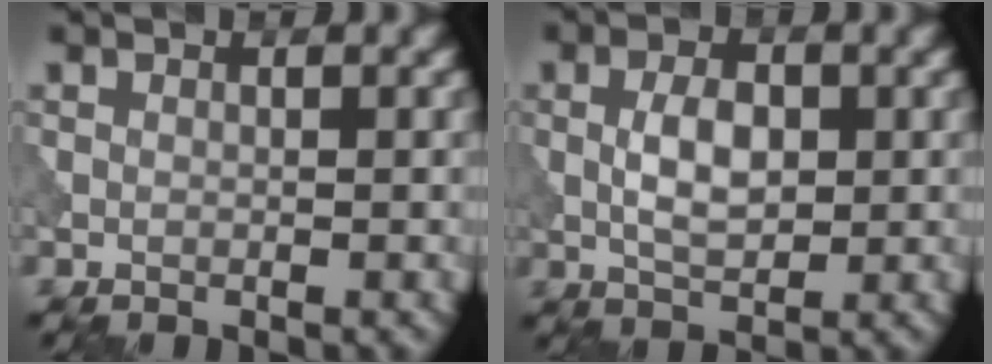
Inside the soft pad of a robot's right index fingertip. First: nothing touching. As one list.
[{"total": 3.8, "force": [0.0, 2.0, 3.2], "torque": [-0.070, 0.002, 0.003]}]